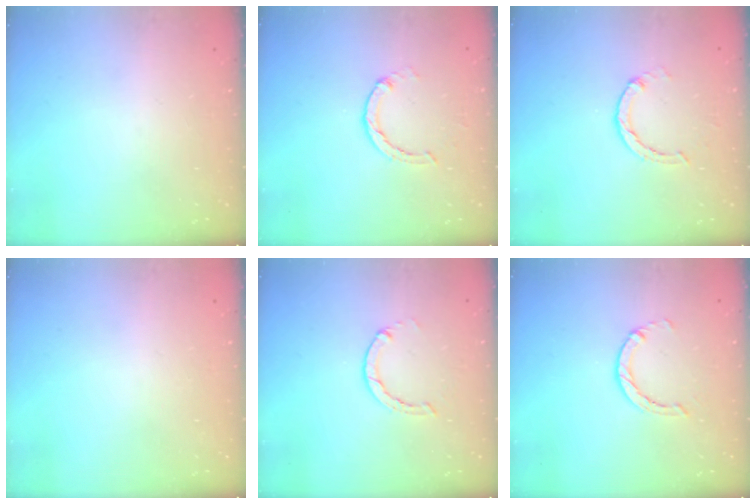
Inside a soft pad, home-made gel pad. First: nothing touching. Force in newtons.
{"total": 2.0, "press": 2.0, "slide": 0.2}
{"total": 2.0, "press": 2.0, "slide": 0.2}
{"total": 2.6, "press": 2.6, "slide": 0.2}
{"total": 1.3, "press": 1.2, "slide": 0.3}
{"total": 1.4, "press": 1.4, "slide": 0.3}